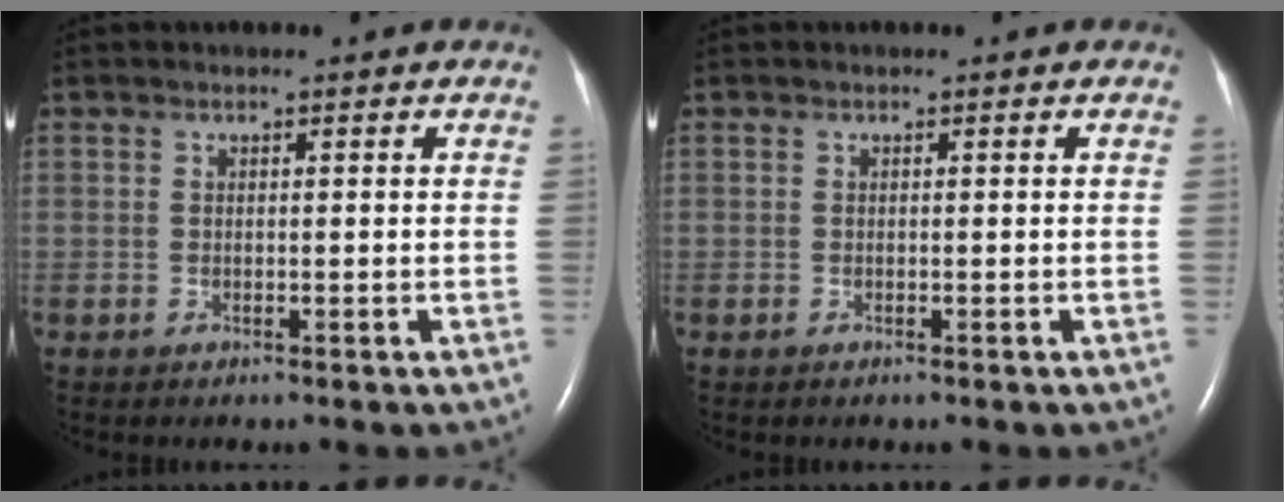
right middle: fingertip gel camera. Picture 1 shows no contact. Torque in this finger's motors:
{"motor_torque": [0.66, 0.13, 0.05, 0.05]}